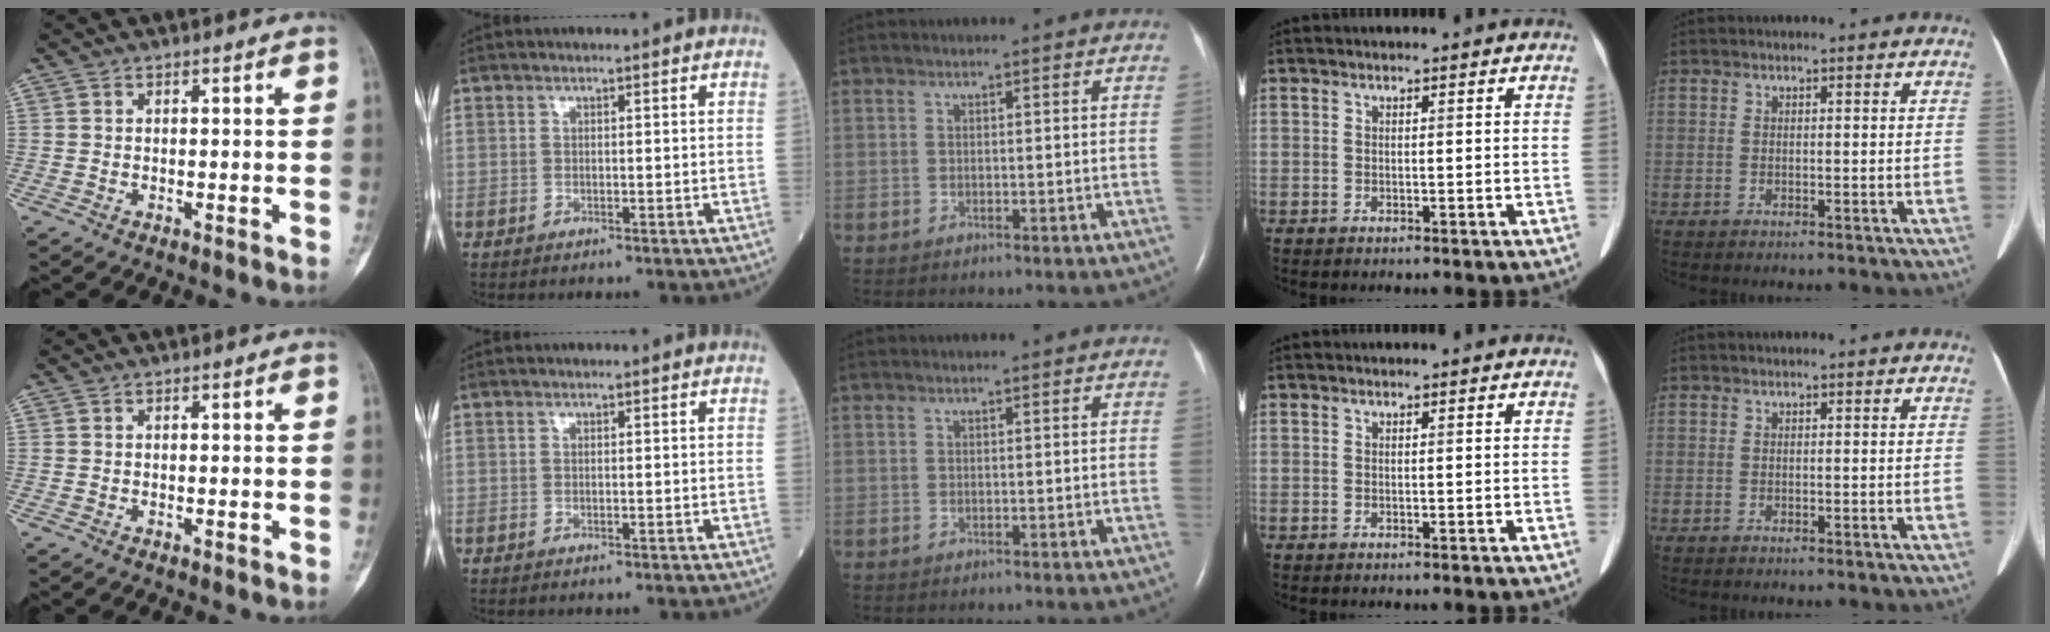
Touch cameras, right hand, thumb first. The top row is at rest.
{}